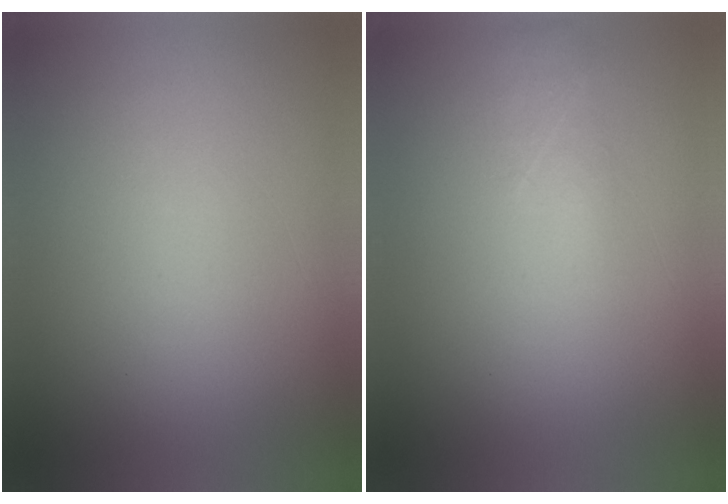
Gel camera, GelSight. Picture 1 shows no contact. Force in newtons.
{"total": 1.6}